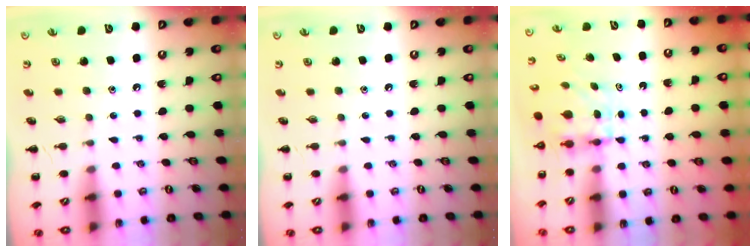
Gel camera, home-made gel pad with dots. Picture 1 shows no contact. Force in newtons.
{"total": 0.0}
{"total": 4.1, "press": 4.1, "slide": 0.5}